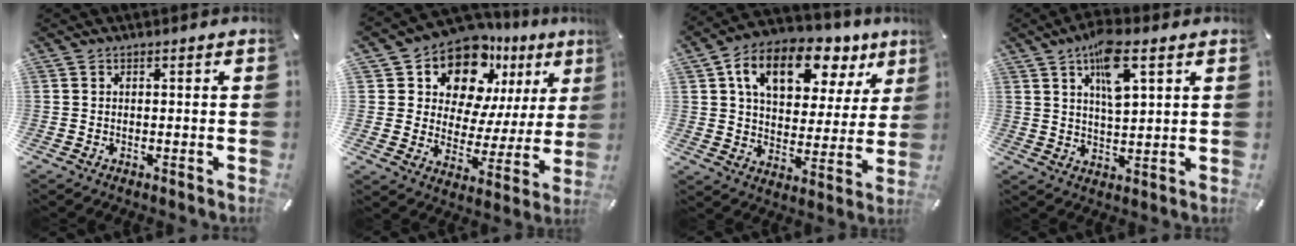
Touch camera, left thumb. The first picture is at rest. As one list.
[{"total": 14.1, "force": [10.6, 8.1, 4.8], "torque": [-0.086, -0.092, 0.188]}, {"total": 15.6, "force": [8.6, 9.5, 8.9], "torque": [-0.138, -0.036, 0.148]}, {"total": 10.3, "force": [5.5, 3.8, 7.9], "torque": [-0.133, -0.012, 0.092]}]